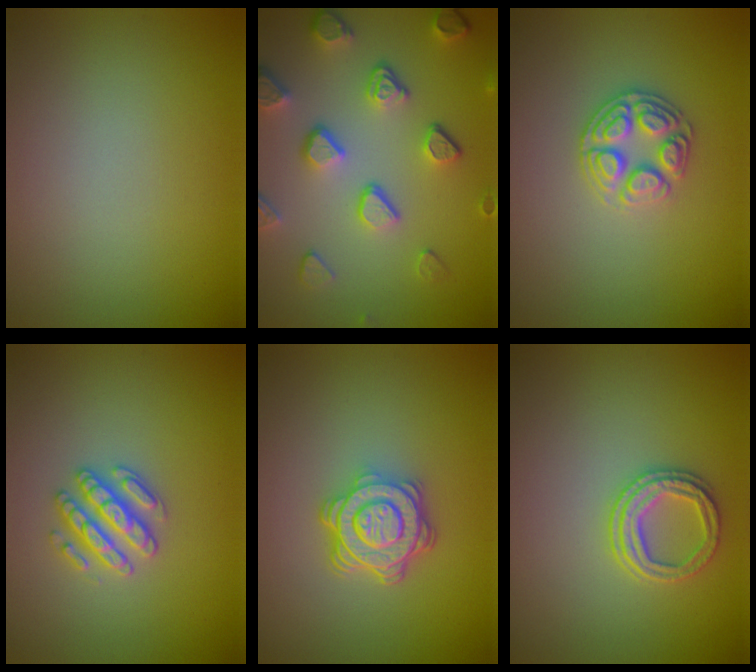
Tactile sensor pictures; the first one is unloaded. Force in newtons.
{"total": 5.0, "press": 3.9, "slide": 3.1}
{"total": 2.9, "press": 2.9, "slide": 0.1}
{"total": 2.8, "press": 2.7, "slide": 0.6}
{"total": 4.7, "press": 3.6, "slide": 2.9}
{"total": 2.5, "press": 2.4, "slide": 0.6}